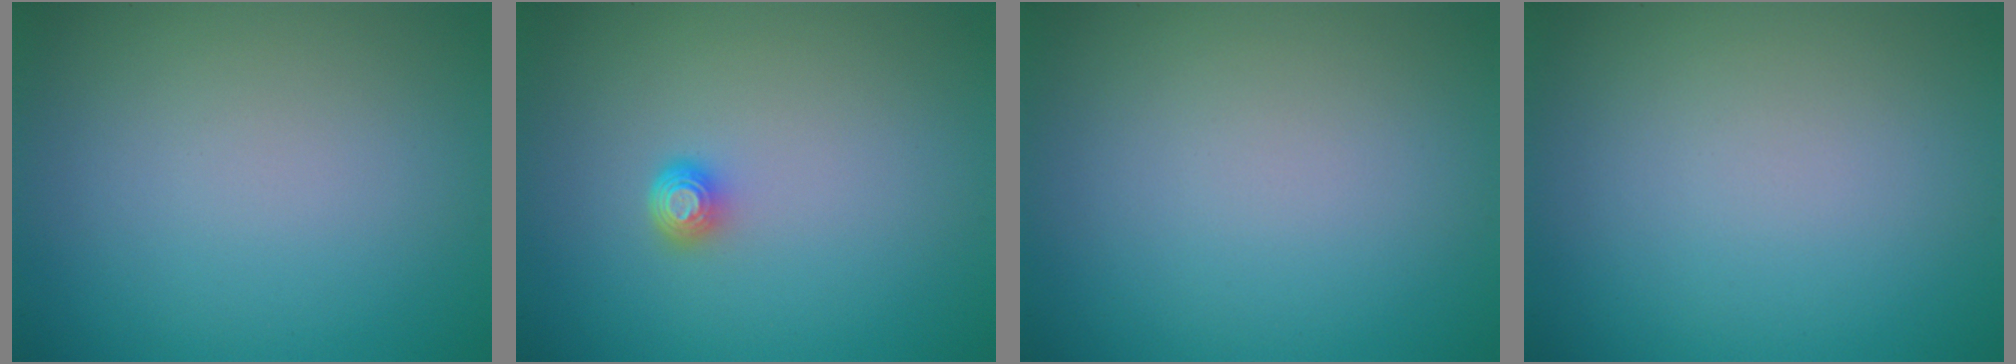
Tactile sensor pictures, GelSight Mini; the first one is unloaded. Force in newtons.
{"total": 1.5, "press": 1.1, "slide": 1.0}
{"total": 0.0}
{"total": 0.0}